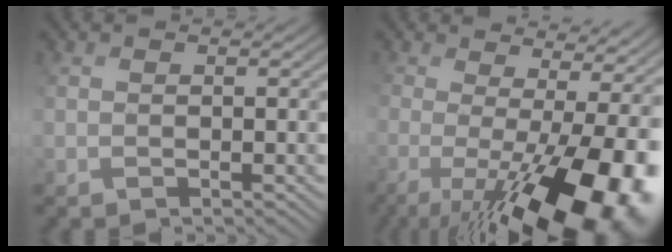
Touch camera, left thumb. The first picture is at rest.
{"total": 18.4, "force": [-4.5, 6.5, 16.6], "torque": [-0.218, -0.021, -0.058]}